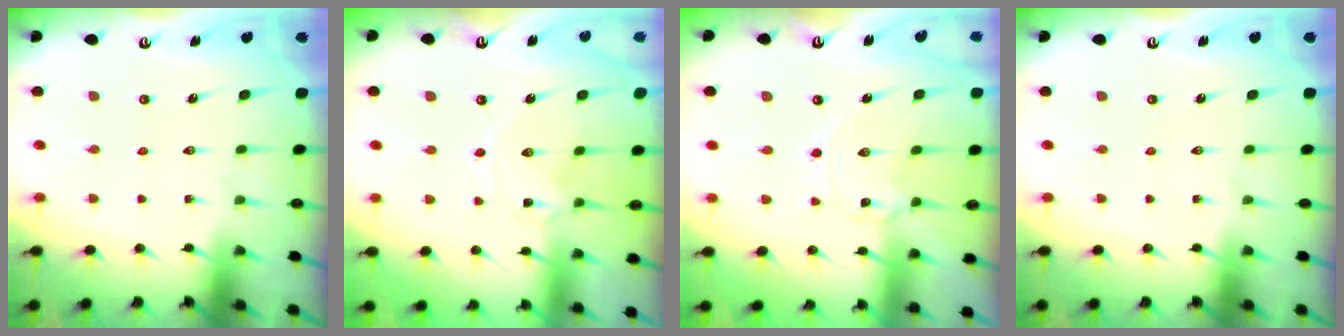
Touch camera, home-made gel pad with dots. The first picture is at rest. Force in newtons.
{"total": 0.0}
{"total": 1.2, "press": 1.2, "slide": 0.2}
{"total": 0.0}